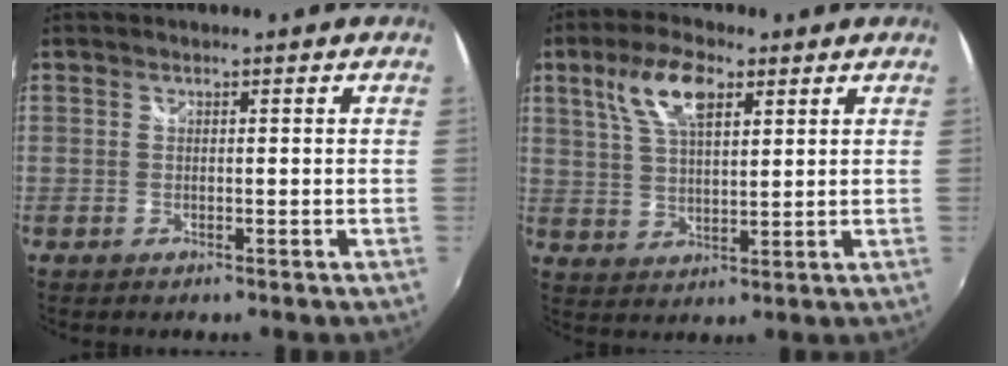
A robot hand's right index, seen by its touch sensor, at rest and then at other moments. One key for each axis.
{"total": 9.4, "fx": 4.5, "fy": 3.9, "fz": 7.2, "tx": -0.140, "ty": 0.017, "tz": 0.087}